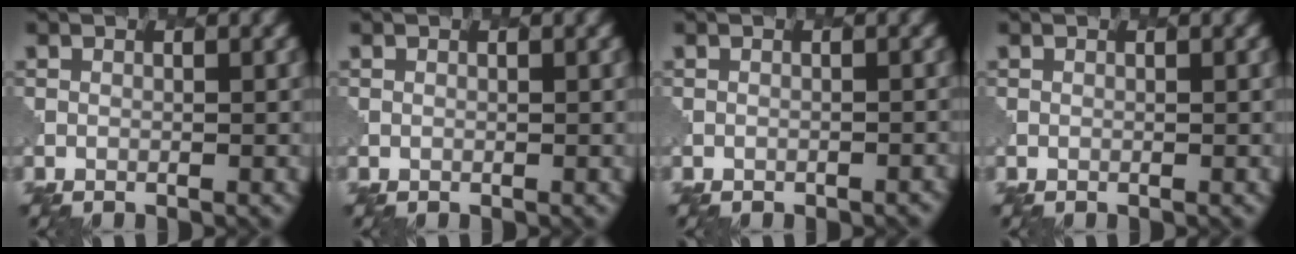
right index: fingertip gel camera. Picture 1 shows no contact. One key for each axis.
{"total": 0.0}
{"total": 0.9, "fx": -0.9, "fy": 0.3, "fz": -0.1, "tx": 0.007, "ty": -0.003, "tz": -0.006}
{"total": 0.0}